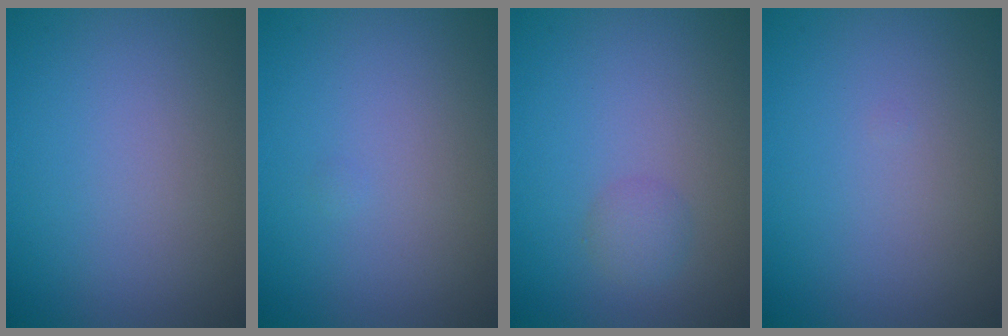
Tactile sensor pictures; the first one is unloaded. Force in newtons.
{"total": 0.0}
{"total": 1.3, "press": 1.3, "slide": 0.0}
{"total": 0.0}